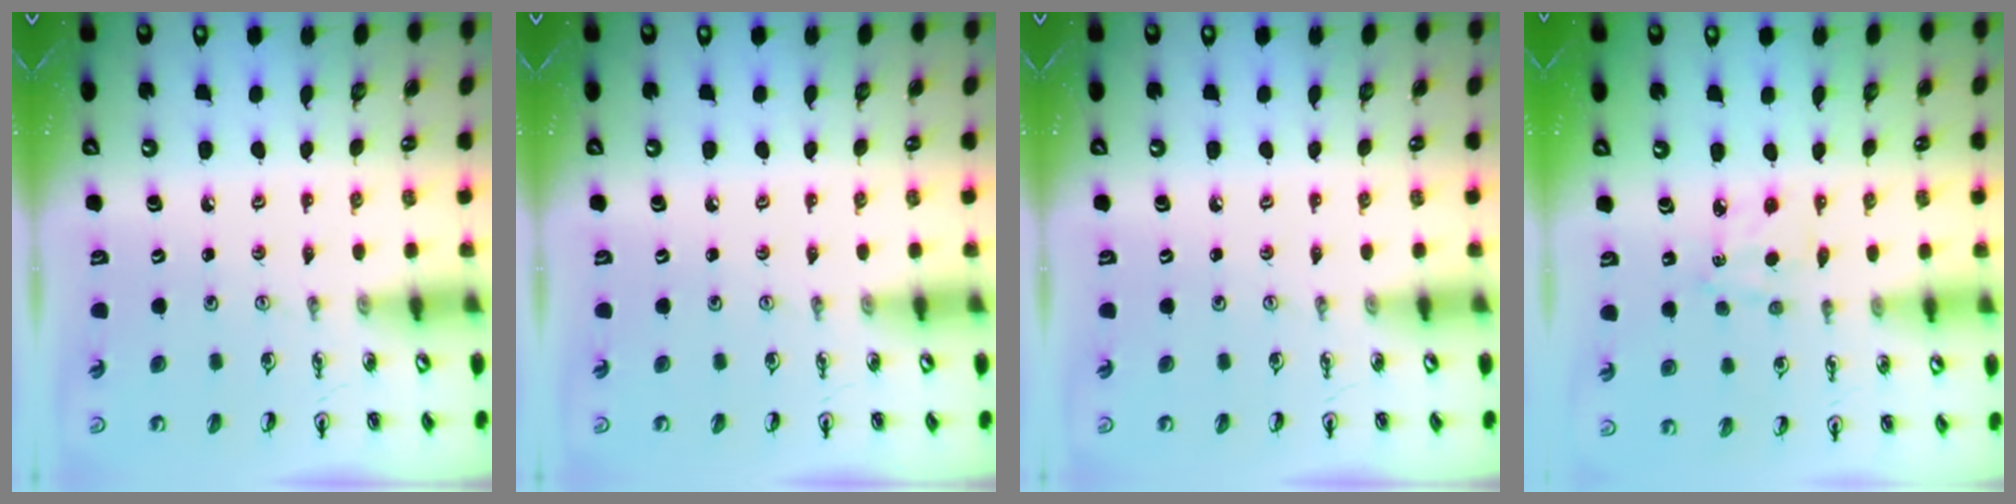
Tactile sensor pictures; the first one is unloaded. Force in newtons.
{"total": 0.0}
{"total": 0.0}
{"total": 5.4, "press": 5.4, "slide": 0.6}